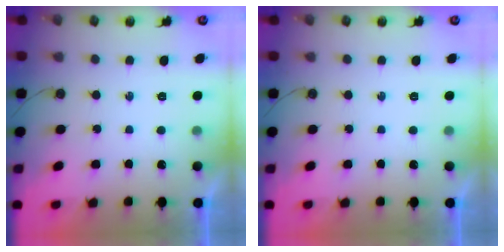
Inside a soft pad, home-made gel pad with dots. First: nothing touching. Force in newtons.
{"total": 0.0}